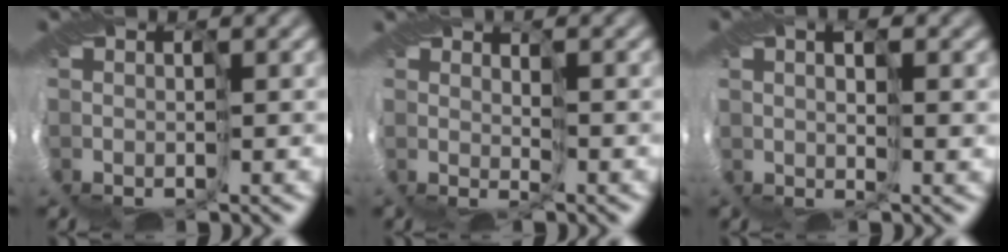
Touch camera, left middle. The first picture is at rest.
{"total": 2.3, "force": [1.1, -1.4, -1.5], "torque": [0.024, -0.001, 0.018]}
{"total": 1.5, "force": [1.4, -0.4, 0.3], "torque": [-0.004, 0.011, 0.023]}